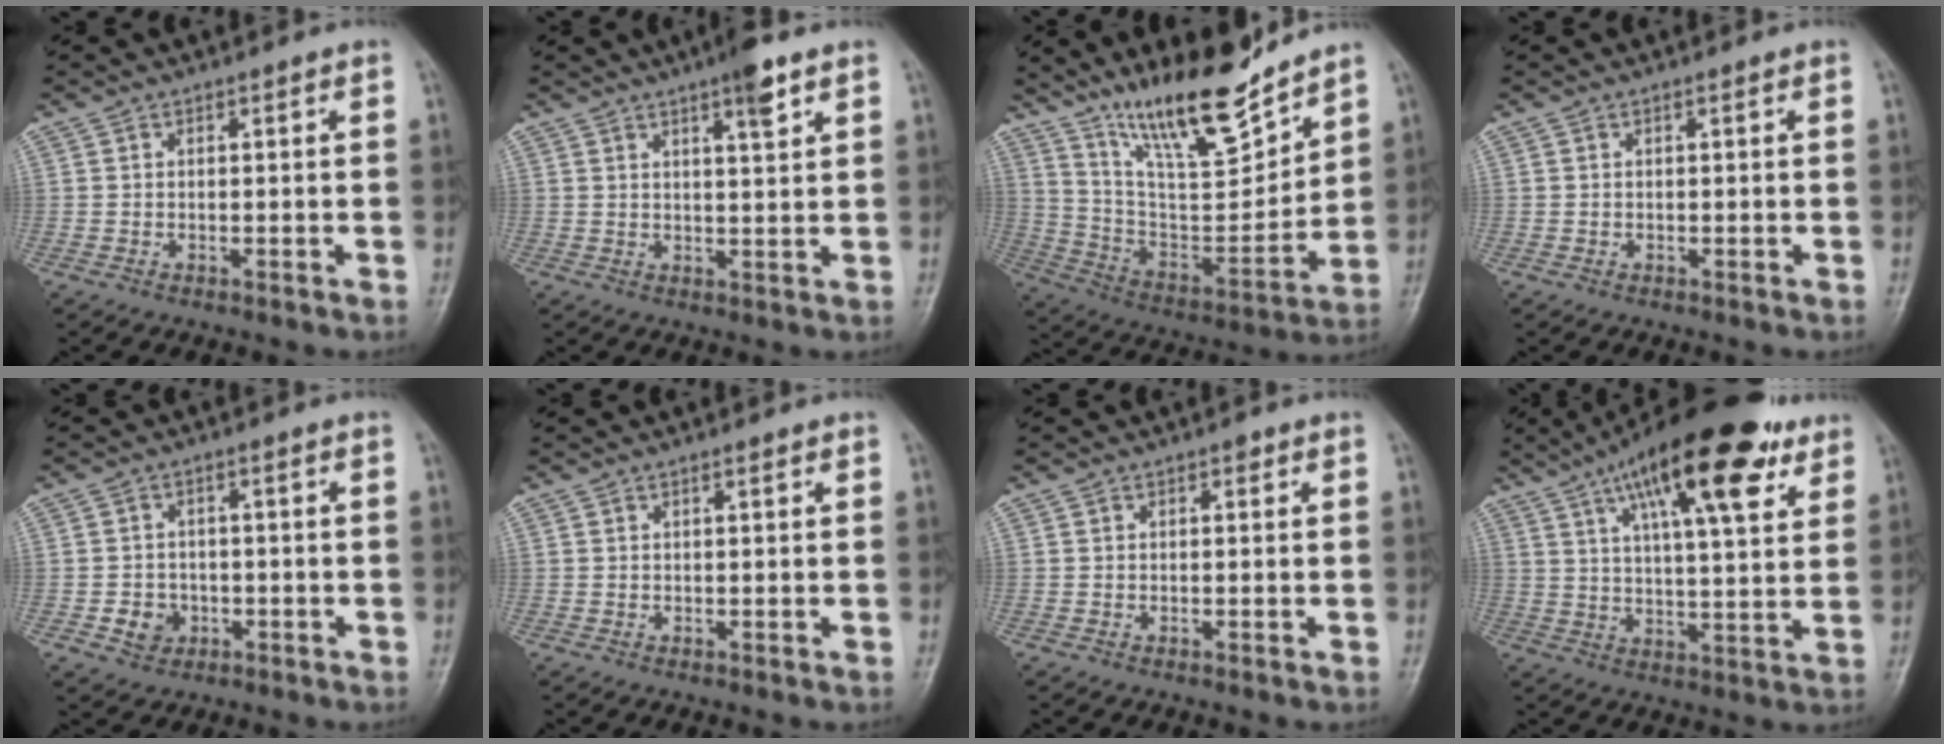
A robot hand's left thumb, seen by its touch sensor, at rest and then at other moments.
{"total": 6.3, "force": [3.8, 0.9, 5.0], "torque": [-0.075, -0.018, 0.058]}
{"total": 18.5, "force": [14.5, 4.4, 10.6], "torque": [-0.143, -0.089, 0.264]}
{"total": 0.0}
{"total": 4.0, "force": [-1.3, 3.6, 1.5], "torque": [-0.008, 0.007, -0.018]}
{"total": 0.7, "force": [0.5, 0.2, 0.5], "torque": [-0.009, -0.001, 0.006]}
{"total": 0.8, "force": [0.4, 0.5, 0.6], "torque": [-0.003, 0.000, 0.002]}
{"total": 21.2, "force": [11.6, 6.5, 16.4], "torque": [-0.239, -0.020, 0.179]}